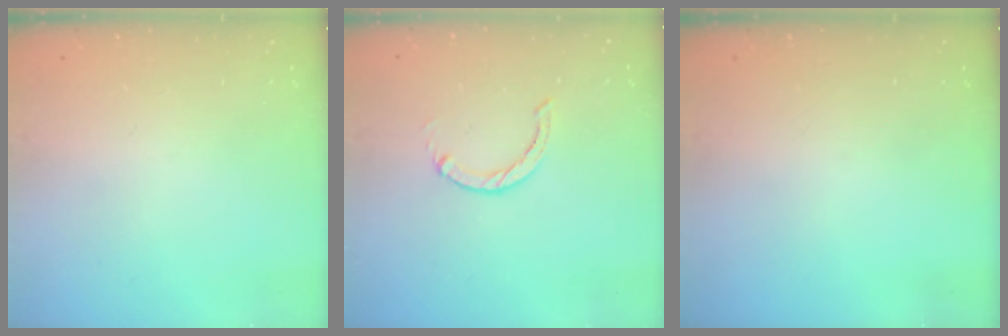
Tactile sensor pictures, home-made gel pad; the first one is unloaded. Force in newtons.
{"total": 0.0}
{"total": 0.0}